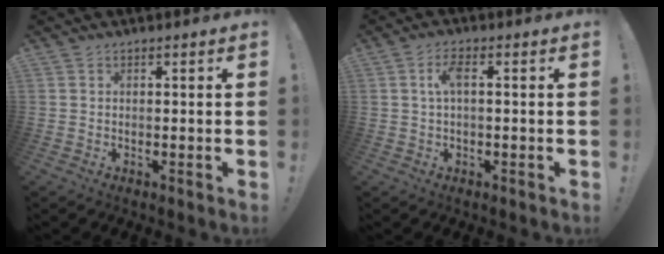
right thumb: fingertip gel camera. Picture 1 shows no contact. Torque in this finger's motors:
{"motor_torque": [0.05, 0.02, 0.71, -0.80, 0.23]}